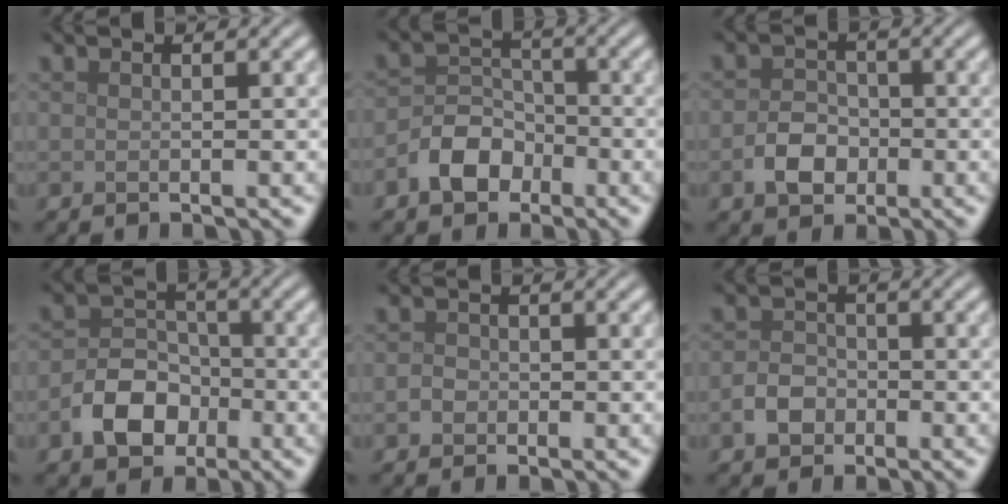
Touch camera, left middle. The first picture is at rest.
{"total": 4.0, "force": [-2.2, 2.8, 1.8], "torque": [-0.028, 0.006, -0.045]}
{"total": 3.1, "force": [-1.1, 2.4, 1.7], "torque": [-0.026, 0.003, -0.025]}
{"total": 5.1, "force": [-2.2, 3.7, 2.6], "torque": [-0.044, 0.001, -0.044]}
{"total": 1.2, "force": [-0.4, 1.0, 0.4], "torque": [-0.003, 0.000, -0.012]}
{"total": 2.5, "force": [-1.2, 1.9, 1.2], "torque": [-0.017, 0.004, -0.026]}